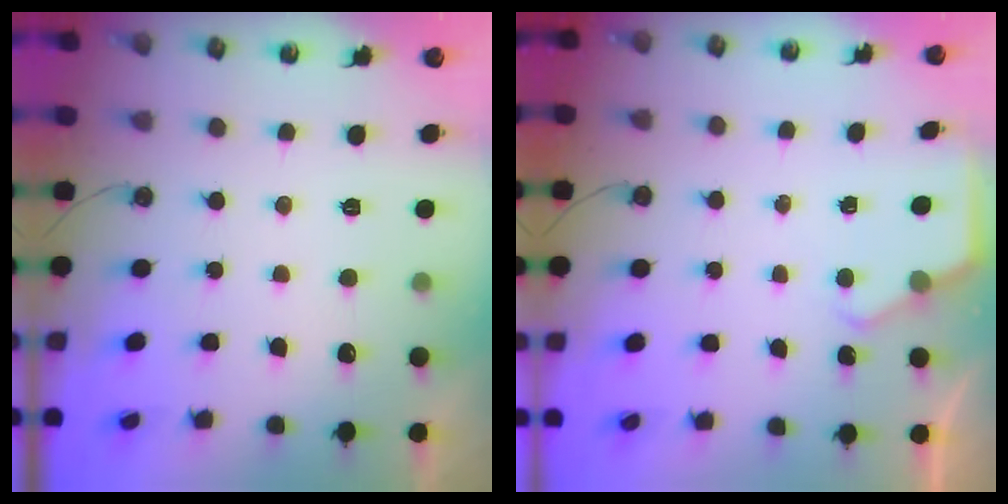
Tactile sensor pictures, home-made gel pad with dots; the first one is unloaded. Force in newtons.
{"total": 2.9, "press": 2.8, "slide": 0.4}